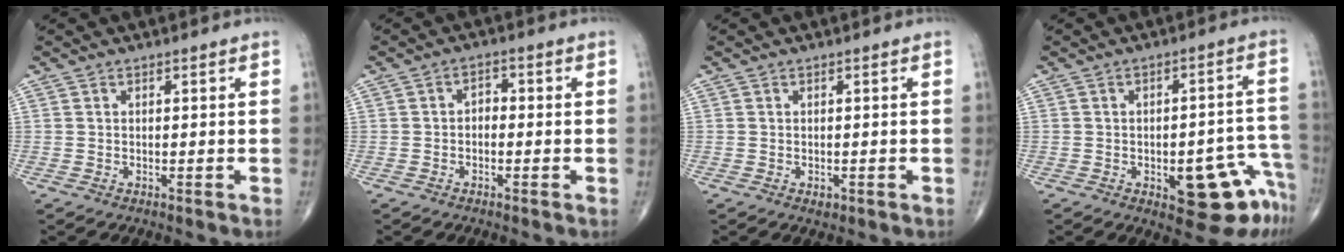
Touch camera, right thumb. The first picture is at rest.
{"total": 2.3, "force": [-0.4, 1.6, 1.6], "torque": [-0.014, 0.013, -0.014]}
{"total": 0.9, "force": [-0.4, 0.6, 0.6], "torque": [-0.004, 0.000, -0.004]}
{"total": 13.2, "force": [-6.2, 5.1, 10.5], "torque": [-0.076, 0.049, -0.067]}